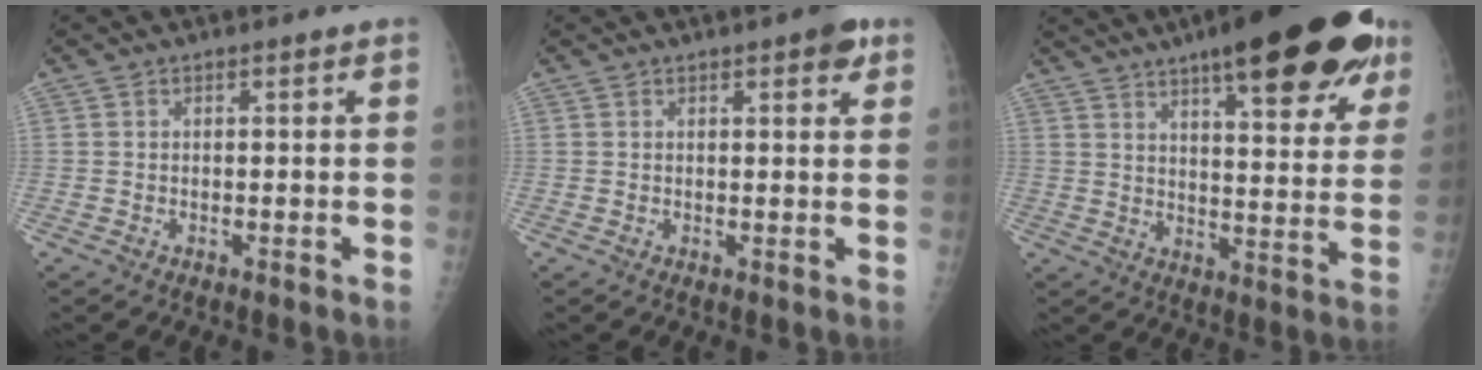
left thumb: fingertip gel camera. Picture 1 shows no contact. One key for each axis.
{"total": 3.4, "fx": 2.0, "fy": 1.0, "fz": 2.5, "tx": -0.024, "ty": -0.006, "tz": 0.020}
{"total": 25.8, "fx": 16.3, "fy": 7.2, "fz": 18.7, "tx": -0.230, "ty": -0.042, "tz": 0.219}